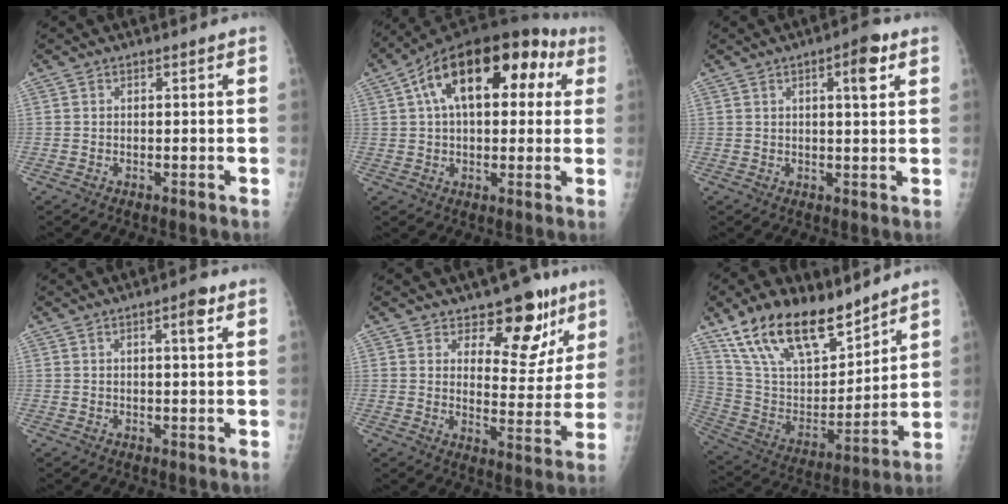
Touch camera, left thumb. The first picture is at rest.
{"total": 21.1, "force": [6.9, 11.2, 16.4], "torque": [-0.235, 0.046, 0.099]}
{"total": 5.9, "force": [2.5, 1.7, 5.0], "torque": [-0.063, -0.002, 0.031]}
{"total": 3.8, "force": [1.6, 1.0, 3.3], "torque": [-0.045, -0.001, 0.022]}
{"total": 12.3, "force": [8.0, 6.6, 6.5], "torque": [-0.026, -0.049, 0.116]}
{"total": 21.8, "force": [15.5, 9.3, 12.2], "torque": [-0.180, -0.062, 0.291]}